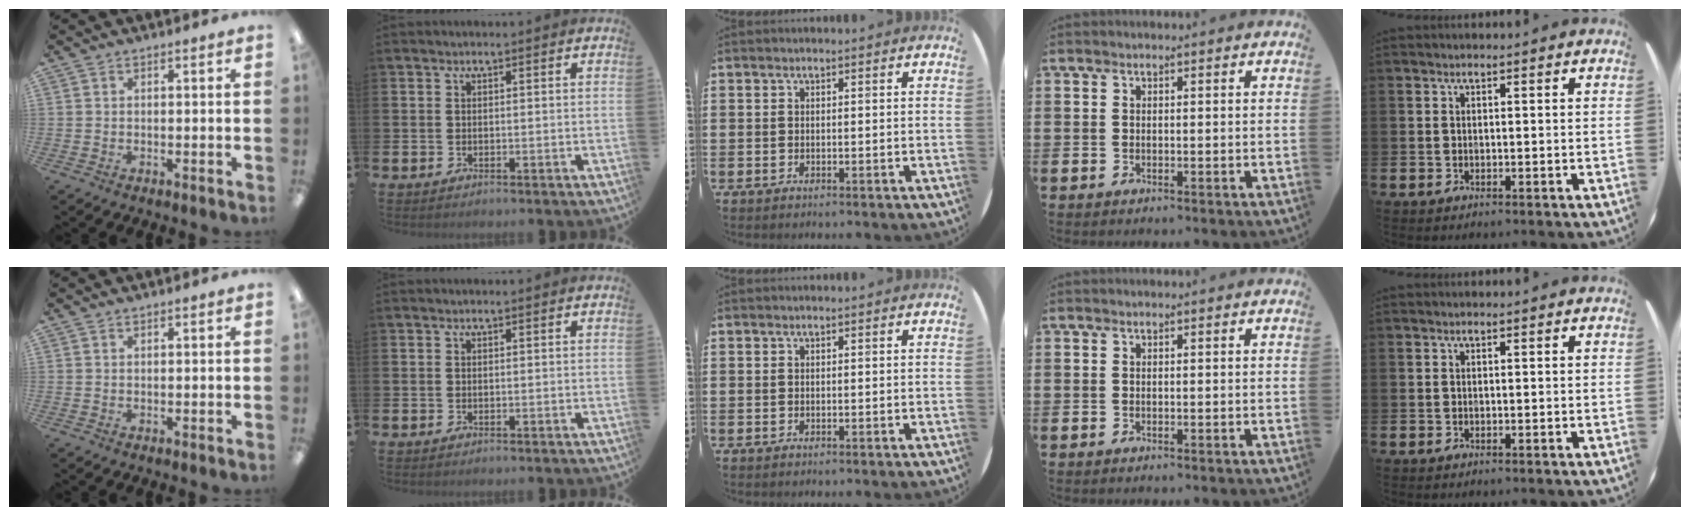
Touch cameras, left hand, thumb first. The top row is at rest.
{"thumb": {"total": 0.6, "force": [0.5, 0.1, 0.3], "torque": [-0.006, 0.001, 0.008]}}